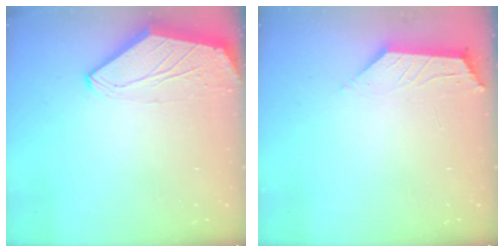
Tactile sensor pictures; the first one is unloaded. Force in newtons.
{"total": 1.9, "press": 1.9, "slide": 0.4}